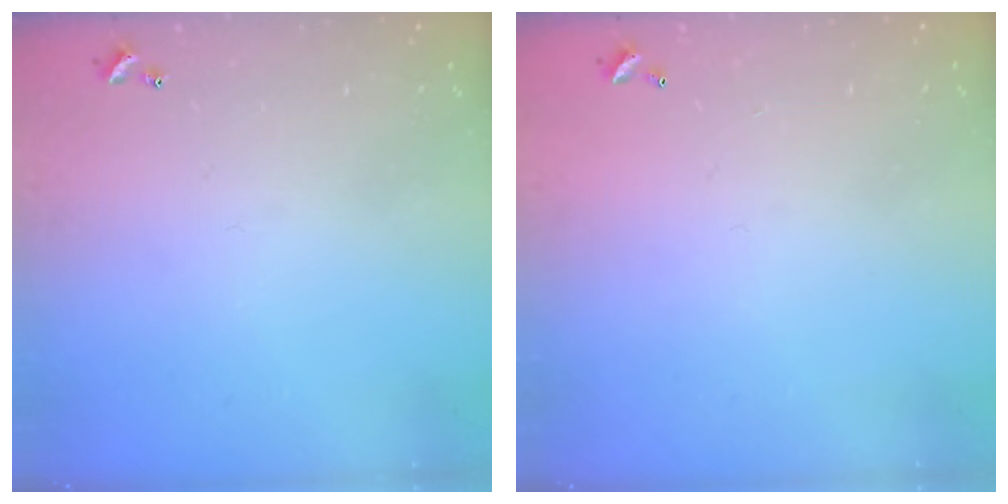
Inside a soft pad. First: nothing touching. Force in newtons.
{"total": 2.8, "press": 2.8, "slide": 0.1}